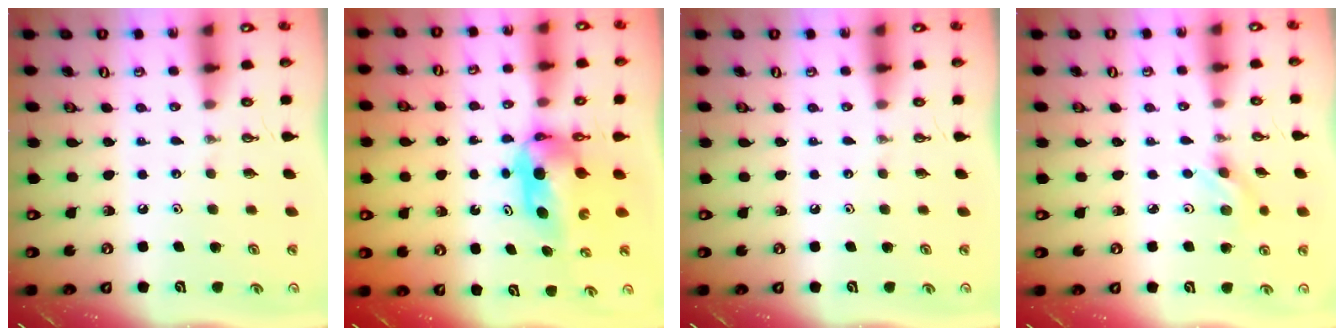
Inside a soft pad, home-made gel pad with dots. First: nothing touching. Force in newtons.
{"total": 5.4, "press": 5.4, "slide": 0.5}
{"total": 0.0}
{"total": 2.6, "press": 2.3, "slide": 1.1}